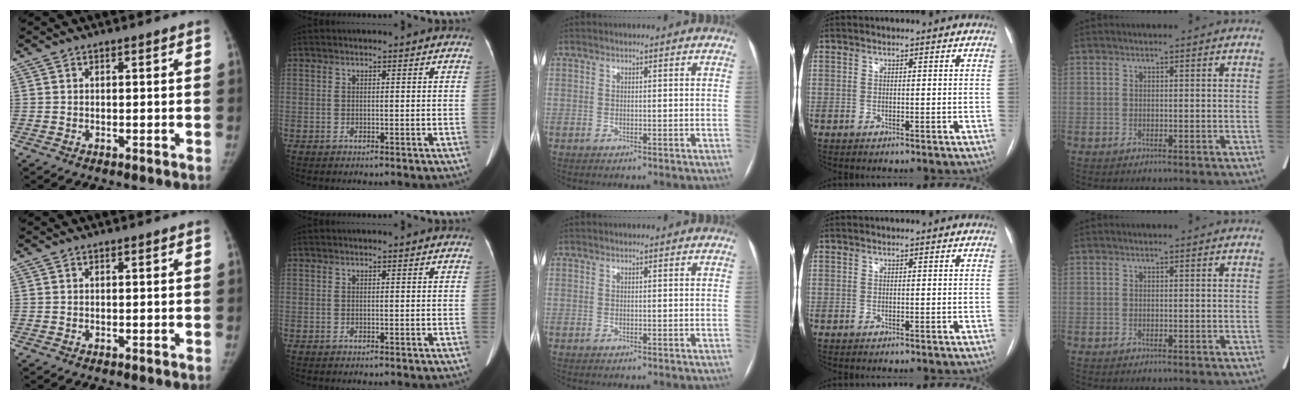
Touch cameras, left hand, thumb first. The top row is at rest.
{}